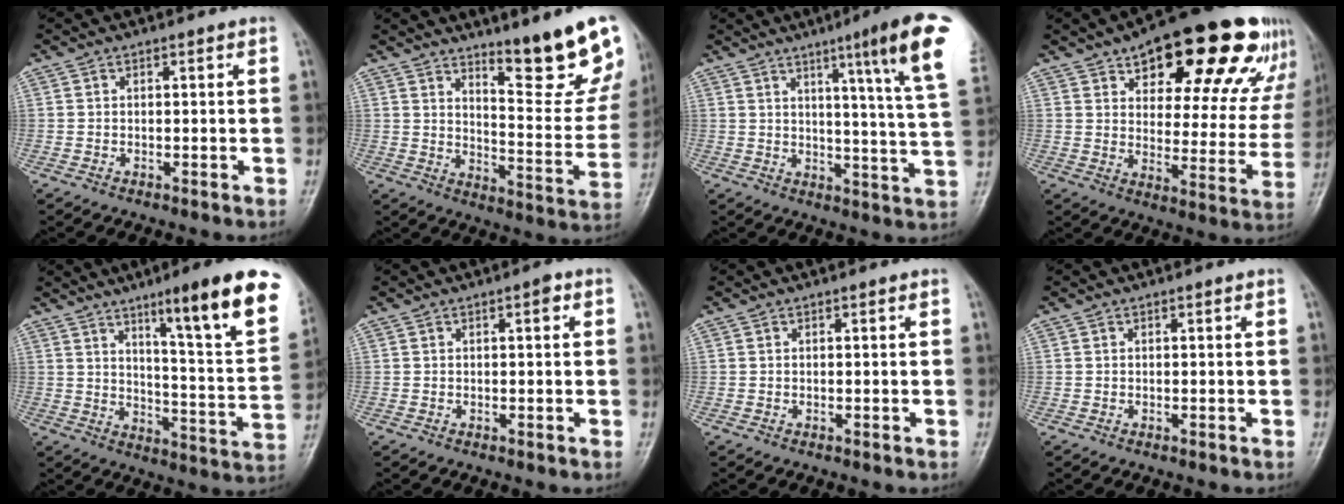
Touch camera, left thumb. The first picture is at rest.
{"total": 16.4, "force": [11.3, 3.0, 11.5], "torque": [-0.116, -0.088, 0.174]}
{"total": 16.7, "force": [8.2, 0.6, 14.5], "torque": [-0.184, -0.039, 0.101]}
{"total": 26.8, "force": [16.3, 11.5, 17.9], "torque": [-0.206, -0.033, 0.220]}
{"total": 20.5, "force": [11.6, 2.3, 16.8], "torque": [-0.207, -0.052, 0.169]}
{"total": 1.6, "force": [0.4, 0.7, 1.4], "torque": [-0.016, 0.003, 0.001]}
{"total": 0.0}
{"total": 0.0}